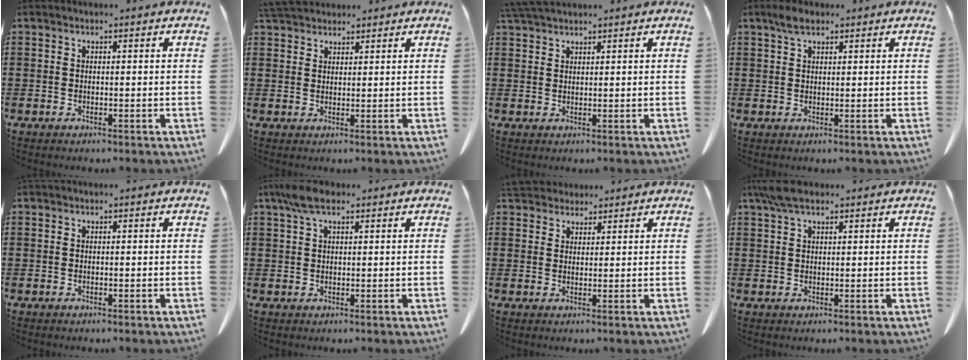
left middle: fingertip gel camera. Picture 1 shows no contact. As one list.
[{"total": 3.4, "force": [3.2, 0.9, 0.8], "torque": [-0.025, -0.004, 0.065]}, {"total": 2.9, "force": [2.6, 0.4, 1.1], "torque": [-0.030, -0.003, 0.052]}, {"total": 2.6, "force": [1.7, 1.0, 1.7], "torque": [-0.038, 0.003, 0.032]}, {"total": 0.0}, {"total": 4.4, "force": [2.4, 1.6, 3.3], "torque": [-0.072, 0.004, 0.045]}, {"total": 3.5, "force": [3.3, 1.1, 0.4], "torque": [-0.020, -0.005, 0.065]}, {"total": 4.3, "force": [2.8, 1.4, 2.8], "torque": [-0.064, 0.002, 0.054]}]